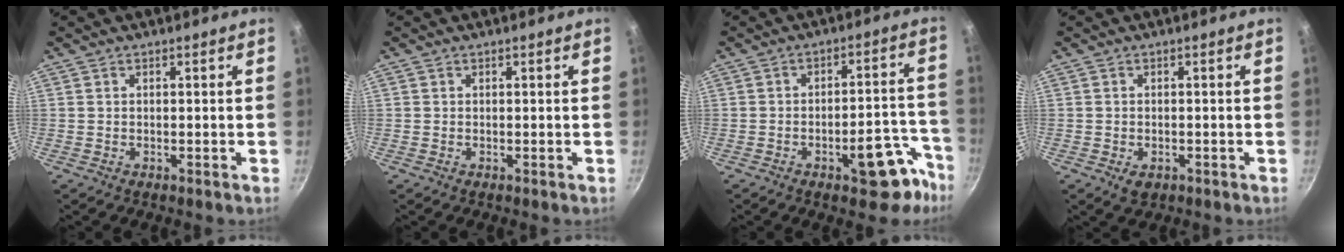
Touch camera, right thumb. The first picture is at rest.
{"total": 0.0}
{"total": 12.4, "force": [-6.7, 5.5, 8.9], "torque": [-0.048, 0.059, -0.083]}
{"total": 2.4, "force": [-0.9, 1.7, 1.4], "torque": [-0.023, -0.003, -0.008]}